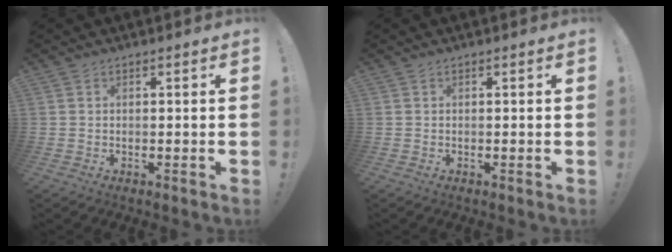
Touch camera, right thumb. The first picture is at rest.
{"total": 0.0}